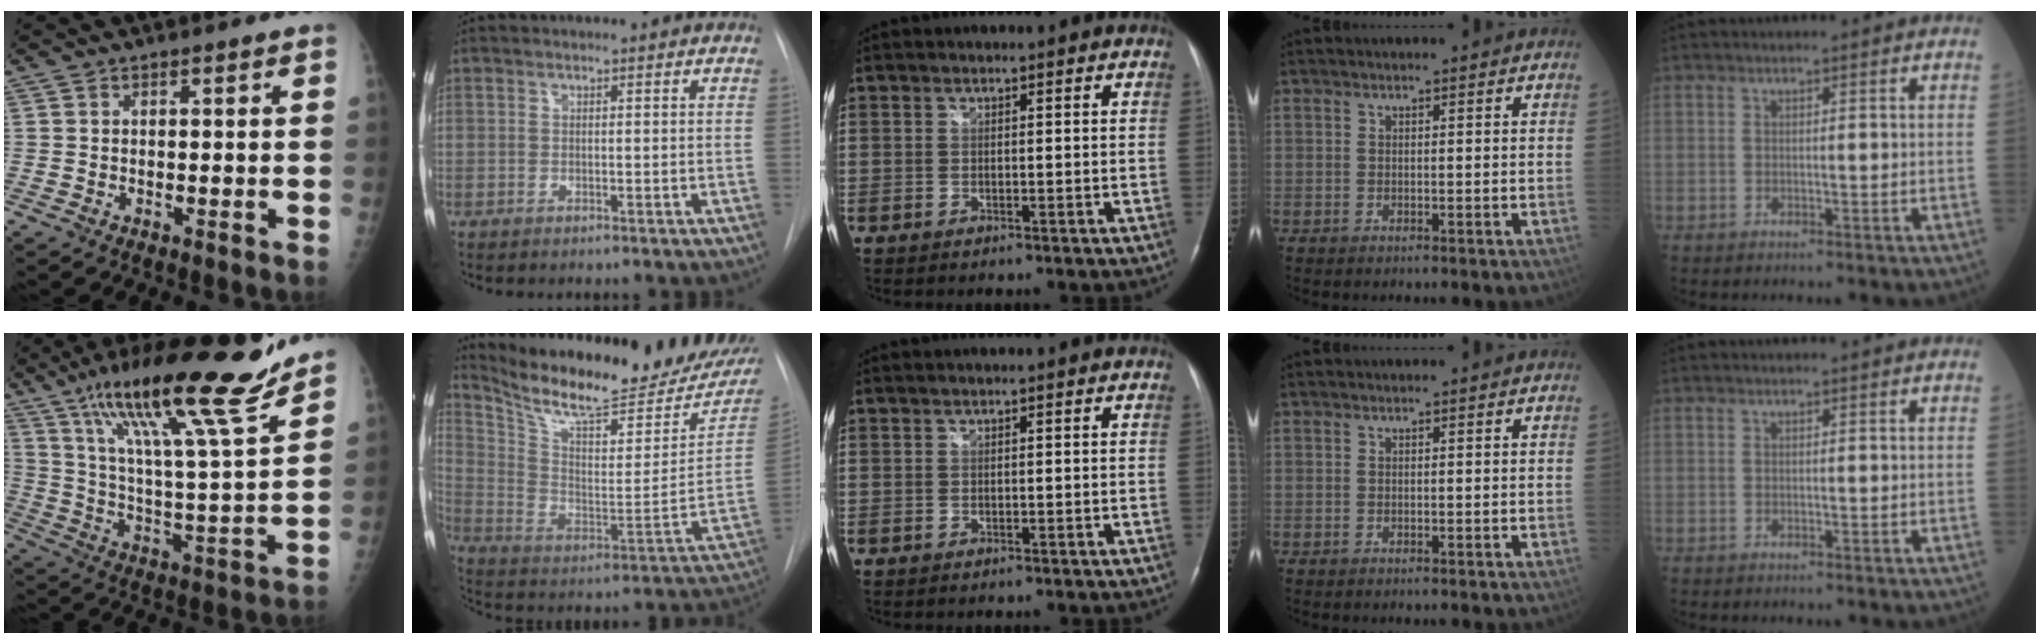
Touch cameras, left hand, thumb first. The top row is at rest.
{"thumb": {"total": 23.6, "force": [17.0, 2.4, 16.2], "torque": [-0.249, -0.068, 0.288]}, "index": {"total": 23.7, "force": [20.6, 4.2, 10.8], "torque": [-0.183, -0.055, 0.305]}, "middle": {"total": 0.5, "force": [0.4, -0.1, 0.3], "torque": [-0.010, 0.012, 0.010]}}